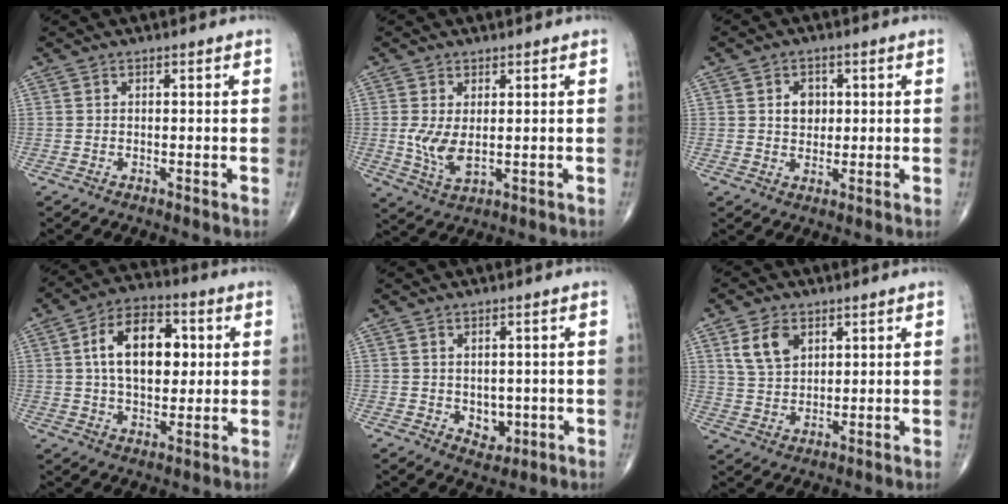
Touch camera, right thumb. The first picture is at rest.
{"total": 5.9, "force": [0.2, 2.9, 5.2], "torque": [-0.106, -0.015, 0.013]}
{"total": 4.4, "force": [0.9, 3.4, 2.5], "torque": [-0.017, -0.002, 0.014]}
{"total": 14.5, "force": [2.5, 8.8, 11.3], "torque": [-0.159, 0.009, 0.036]}
{"total": 4.0, "force": [-0.4, 3.0, 2.6], "torque": [-0.015, -0.005, 0.005]}
{"total": 7.2, "force": [3.3, 4.7, 4.3], "torque": [-0.065, -0.014, 0.068]}